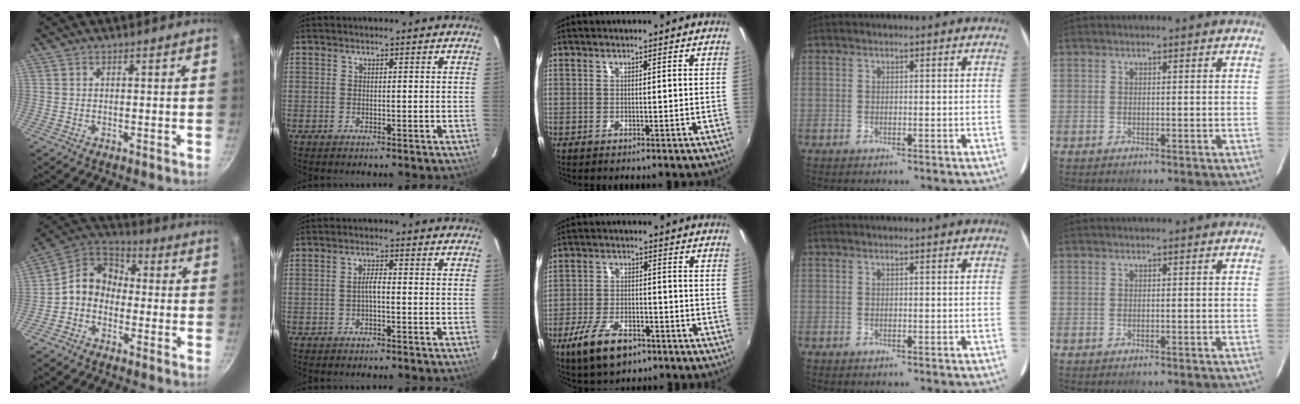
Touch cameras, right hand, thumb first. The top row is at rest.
{"thumb": {"total": 9.1, "force": [-1.9, 7.4, 5.1], "torque": [-0.060, 0.045, -0.064]}, "index": {"total": 1.9, "force": [-0.7, 0.3, 1.8], "torque": [-0.035, 0.007, -0.013]}, "middle": {"total": 10.7, "force": [-6.6, 4.7, 7.0], "torque": [-0.157, -0.018, -0.113]}}